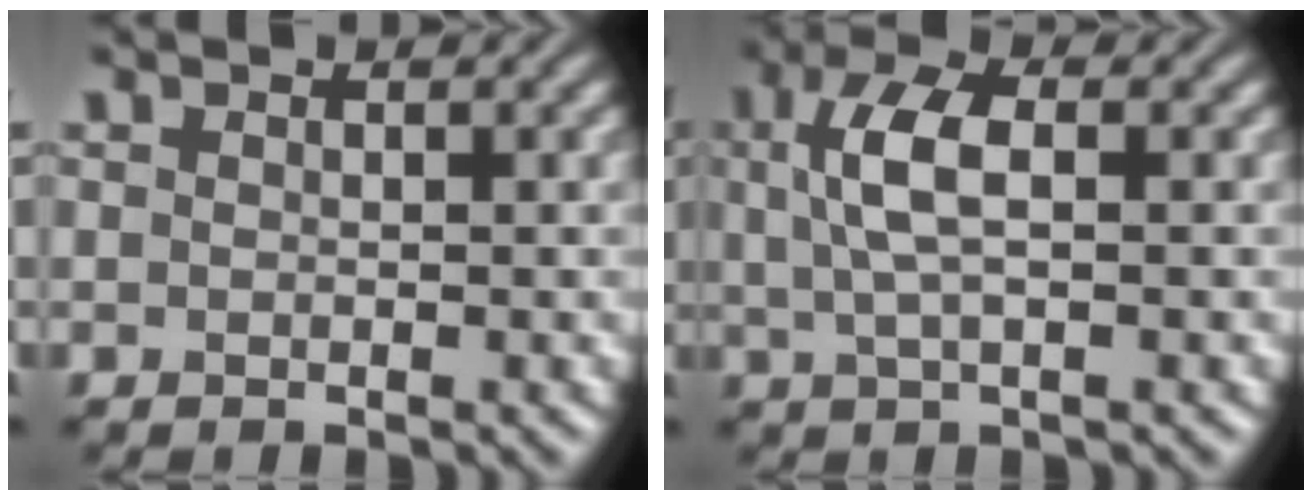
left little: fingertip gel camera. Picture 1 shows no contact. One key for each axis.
{"total": 4.4, "fx": 0.8, "fy": 1.7, "fz": 4.0, "tx": -0.085, "ty": 0.009, "tz": 0.013}